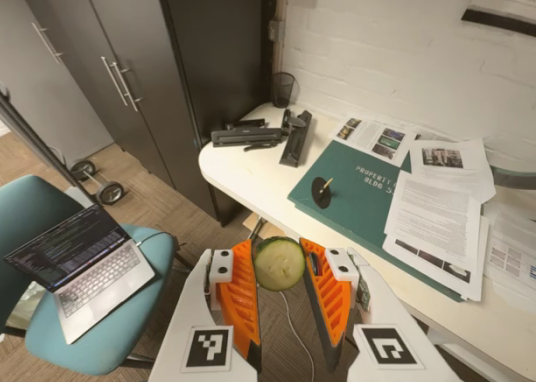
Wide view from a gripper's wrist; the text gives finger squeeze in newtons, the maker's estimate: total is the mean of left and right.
{"total": 10.8, "left": 10.6, "right": 10.9}